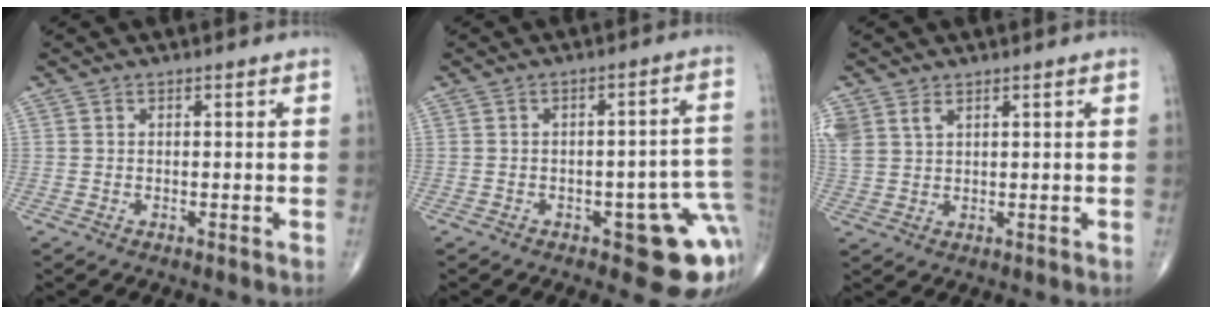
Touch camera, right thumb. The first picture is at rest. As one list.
[{"total": 12.8, "force": [-4.4, 4.8, 11.1], "torque": [-0.088, 0.024, -0.044]}, {"total": 5.6, "force": [3.1, 3.5, 3.1], "torque": [-0.078, 0.003, 0.073]}]